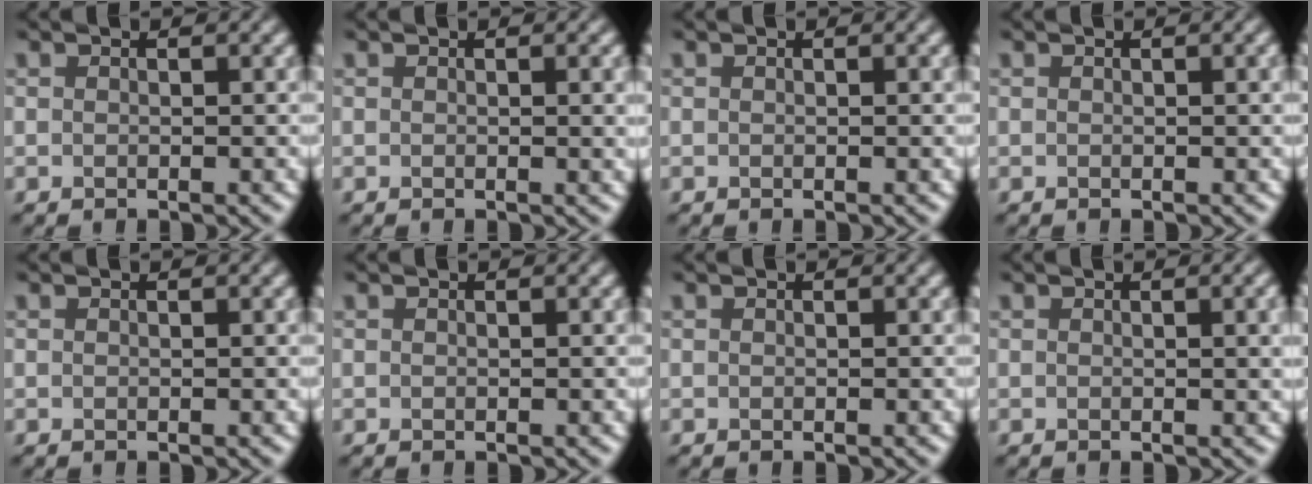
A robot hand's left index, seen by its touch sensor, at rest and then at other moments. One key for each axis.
{"total": 1.5, "fx": 0.2, "fy": 0.4, "fz": 1.4, "tx": -0.014, "ty": 0.001, "tz": 0.001}
{"total": 0.0}
{"total": 0.7, "fx": 0.1, "fy": 0.1, "fz": 0.7, "tx": -0.007, "ty": 0.003, "tz": 0.001}
{"total": 0.0}
{"total": 0.0}
{"total": 0.0}
{"total": 2.2, "fx": 0.3, "fy": 0.6, "fz": 2.0, "tx": -0.019, "ty": 0.003, "tz": 0.002}